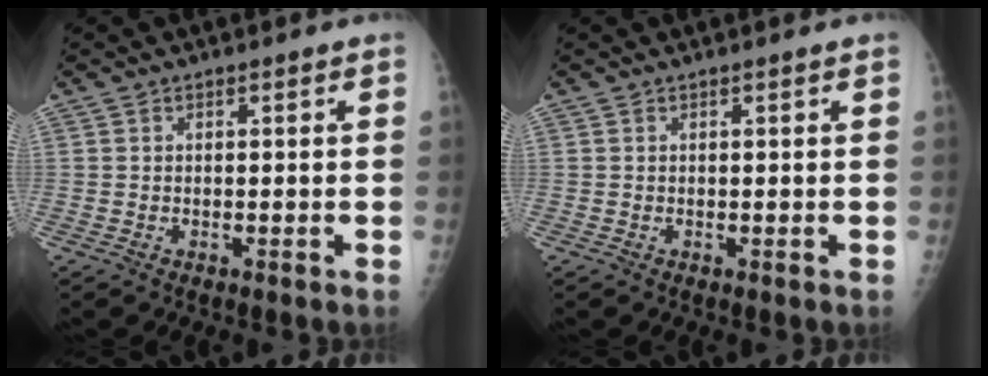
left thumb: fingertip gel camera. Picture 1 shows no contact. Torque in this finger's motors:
{"motor_torque": [-0.21, -0.07, -0.17, -0.08, -0.03]}